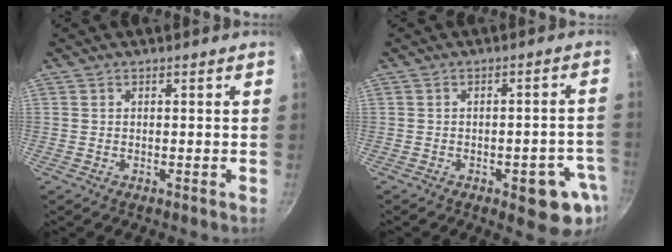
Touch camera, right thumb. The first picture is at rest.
{"total": 9.8, "force": [-4.0, 3.9, 8.1], "torque": [-0.060, 0.018, -0.047]}